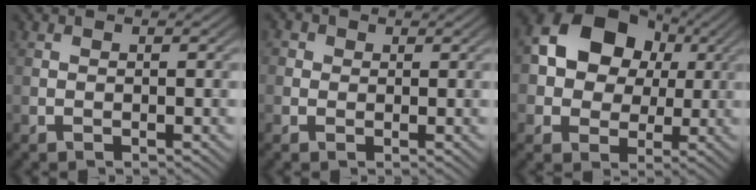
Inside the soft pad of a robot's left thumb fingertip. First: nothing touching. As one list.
[{"total": 2.0, "force": [0.5, 1.8, 0.6], "torque": [-0.019, 0.005, 0.001]}, {"total": 11.6, "force": [2.3, 9.2, 6.8], "torque": [-0.137, 0.019, 0.026]}]